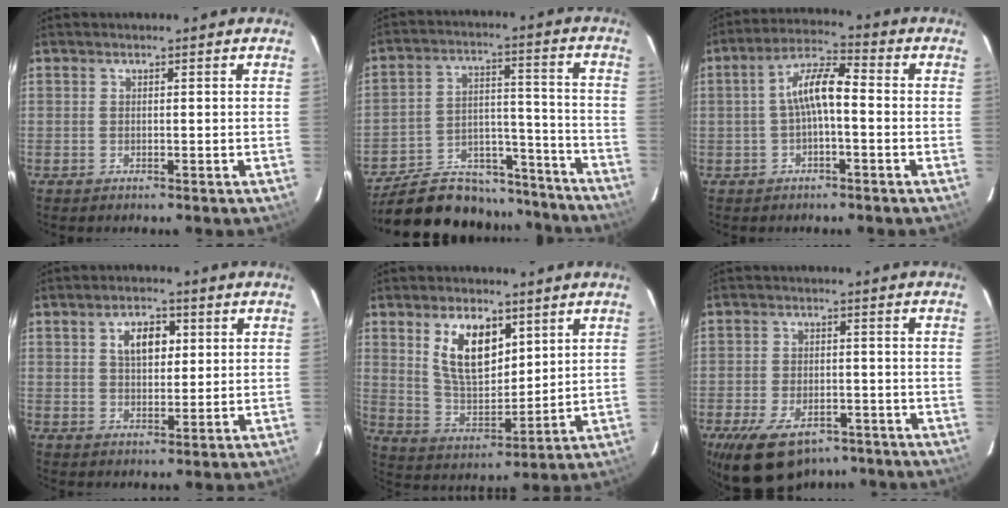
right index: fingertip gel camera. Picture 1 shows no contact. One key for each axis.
{"total": 23.8, "fx": -20.5, "fy": 9.0, "fz": 8.0, "tx": -0.157, "ty": 0.035, "tz": -0.281}
{"total": 7.0, "fx": -0.9, "fy": 2.0, "fz": 6.6, "tx": -0.134, "ty": 0.021, "tz": -0.018}
{"total": 6.0, "fx": 2.0, "fy": 3.5, "fz": 4.4, "tx": -0.070, "ty": 0.015, "tz": 0.036}
{"total": 11.9, "fx": 5.5, "fy": 6.1, "fz": 8.7, "tx": -0.161, "ty": 0.007, "tz": 0.116}
{"total": 14.3, "fx": -9.6, "fy": 7.7, "fz": 7.4, "tx": -0.167, "ty": -0.010, "tz": -0.147}